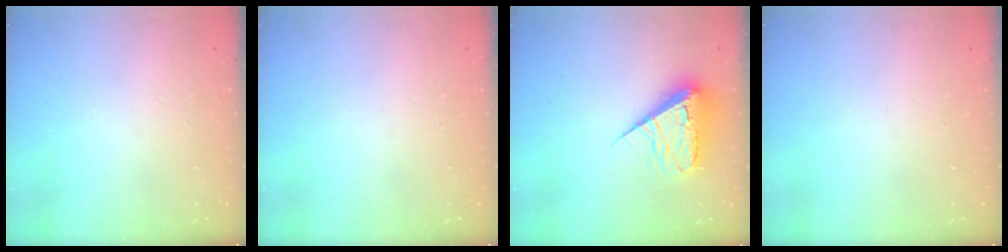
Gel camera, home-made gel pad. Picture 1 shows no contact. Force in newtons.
{"total": 0.0}
{"total": 11.4, "press": 11.3, "slide": 1.4}
{"total": 0.0}